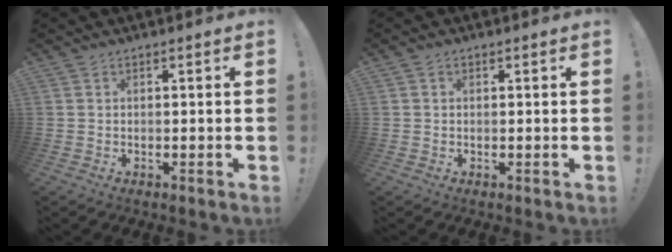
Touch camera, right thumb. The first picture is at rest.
{"total": 0.5, "force": [0.1, 0.5, 0.1], "torque": [0.001, 0.002, 0.001]}